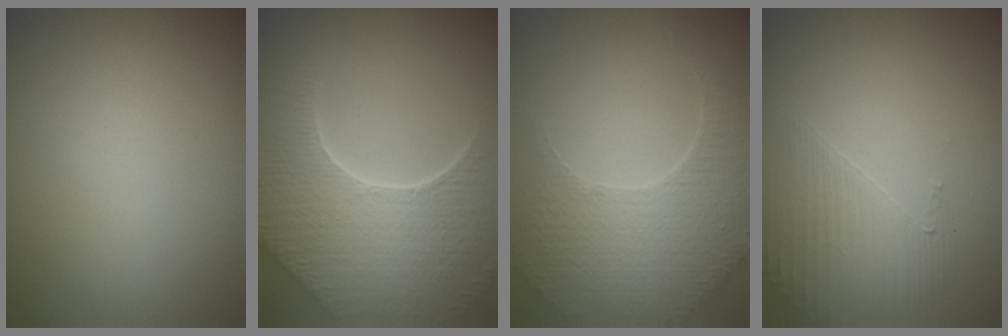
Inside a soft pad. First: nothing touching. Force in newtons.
{"total": 8.6, "press": 6.2, "slide": 6.0}
{"total": 5.1, "press": 3.7, "slide": 3.5}
{"total": 1.8, "press": 1.2, "slide": 1.3}